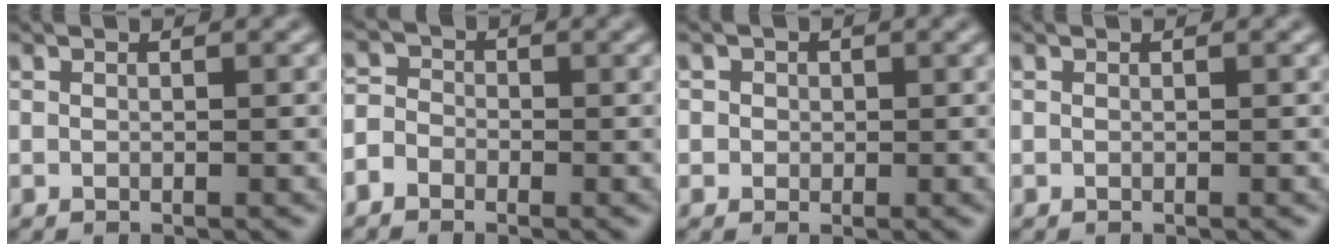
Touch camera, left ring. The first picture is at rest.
{"total": 2.7, "force": [-1.5, 2.1, 0.8], "torque": [-0.003, 0.006, -0.036]}
{"total": 1.9, "force": [0.7, 1.7, 0.6], "torque": [0.008, 0.006, 0.005]}
{"total": 0.0}